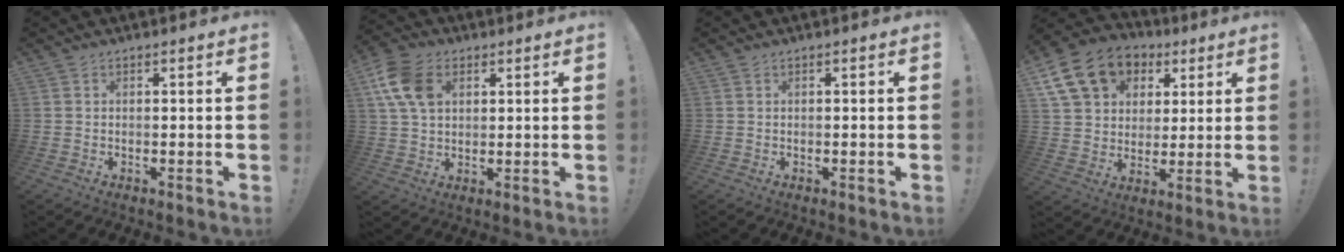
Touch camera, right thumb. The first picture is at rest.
{"total": 10.9, "force": [3.2, 7.6, 7.1], "torque": [-0.141, 0.006, 0.062]}
{"total": 0.0}
{"total": 16.7, "force": [7.4, 13.0, 7.5], "torque": [-0.106, -0.033, 0.150]}